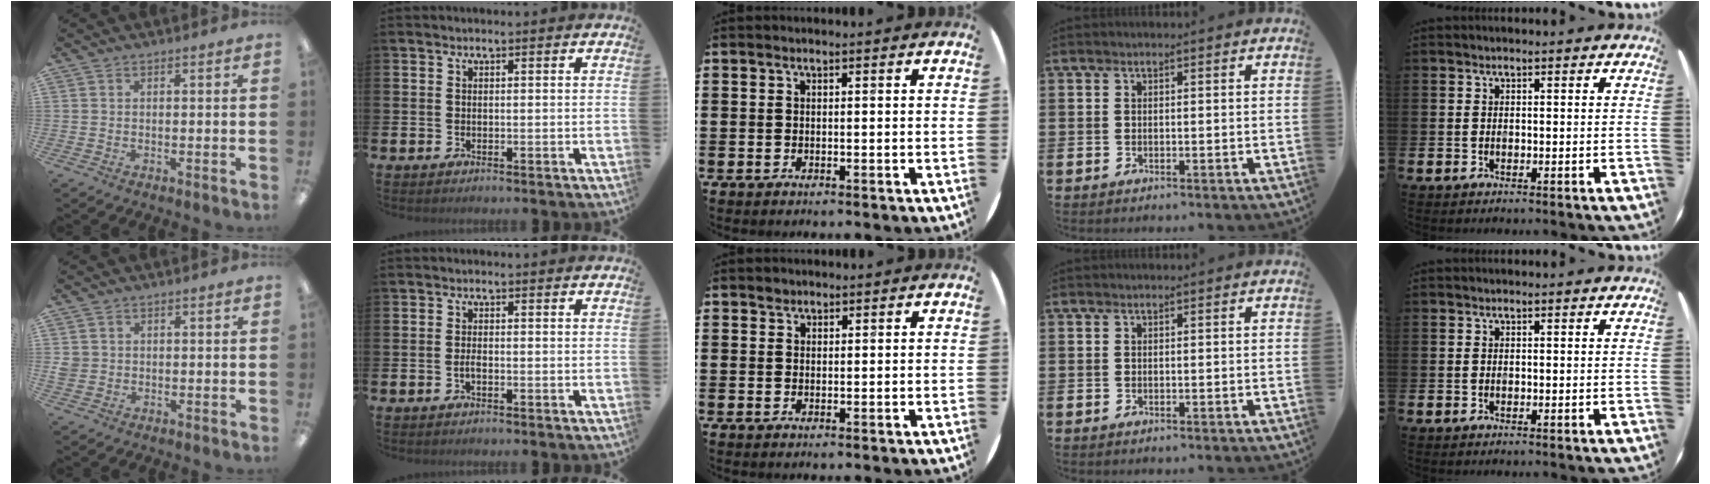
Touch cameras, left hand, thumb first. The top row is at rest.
{"thumb": {"total": 2.1, "force": [0.2, 2.0, 0.5], "torque": [-0.011, 0.004, 0.002]}, "index": {"total": 1.0, "force": [-0.5, 0.3, 0.8], "torque": [-0.019, -0.001, -0.008]}, "middle": {"total": 0.9, "force": [0.8, 0.4, 0.0], "torque": [0.000, 0.003, 0.015]}}